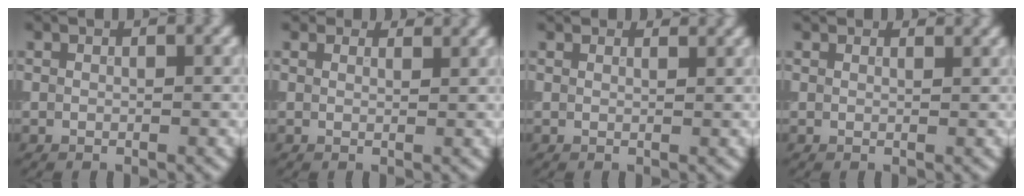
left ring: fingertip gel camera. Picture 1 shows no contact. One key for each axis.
{"total": 2.5, "fx": 2.2, "fy": 0.9, "fz": 0.6, "tx": -0.012, "ty": -0.003, "tz": 0.024}
{"total": 2.6, "fx": 2.4, "fy": 0.7, "fz": 0.6, "tx": -0.014, "ty": -0.002, "tz": 0.028}
{"total": 2.2, "fx": 2.0, "fy": 0.6, "fz": 0.5, "tx": -0.015, "ty": 0.000, "tz": 0.023}